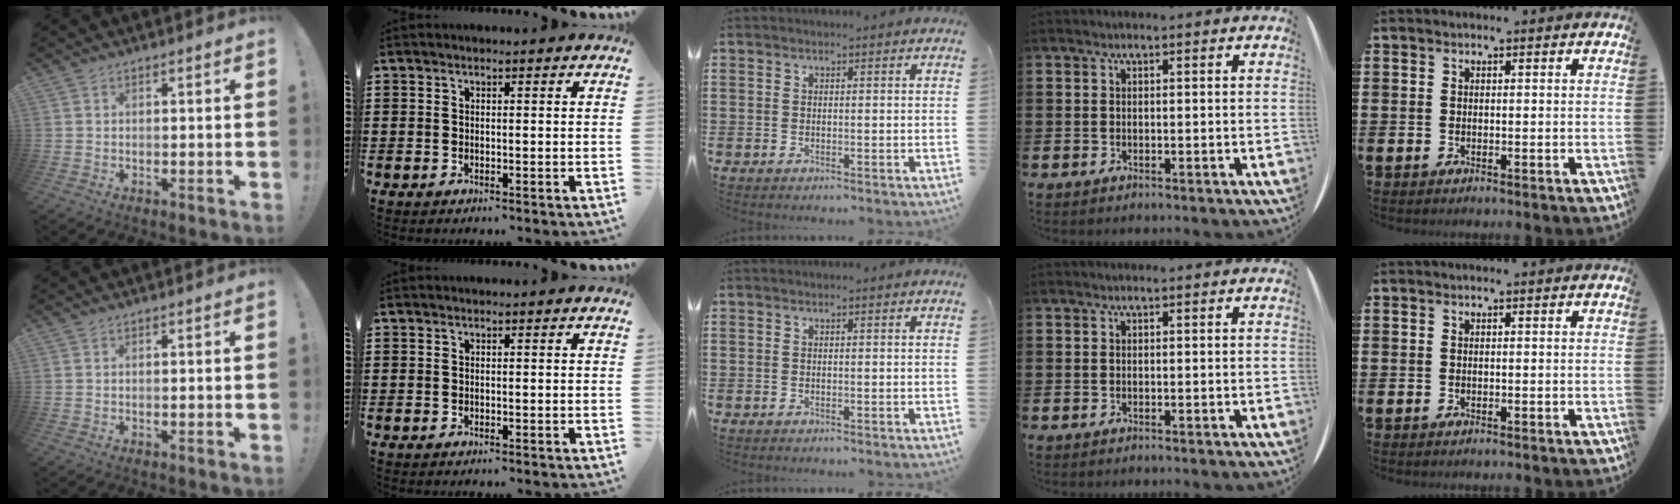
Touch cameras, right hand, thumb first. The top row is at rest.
{}